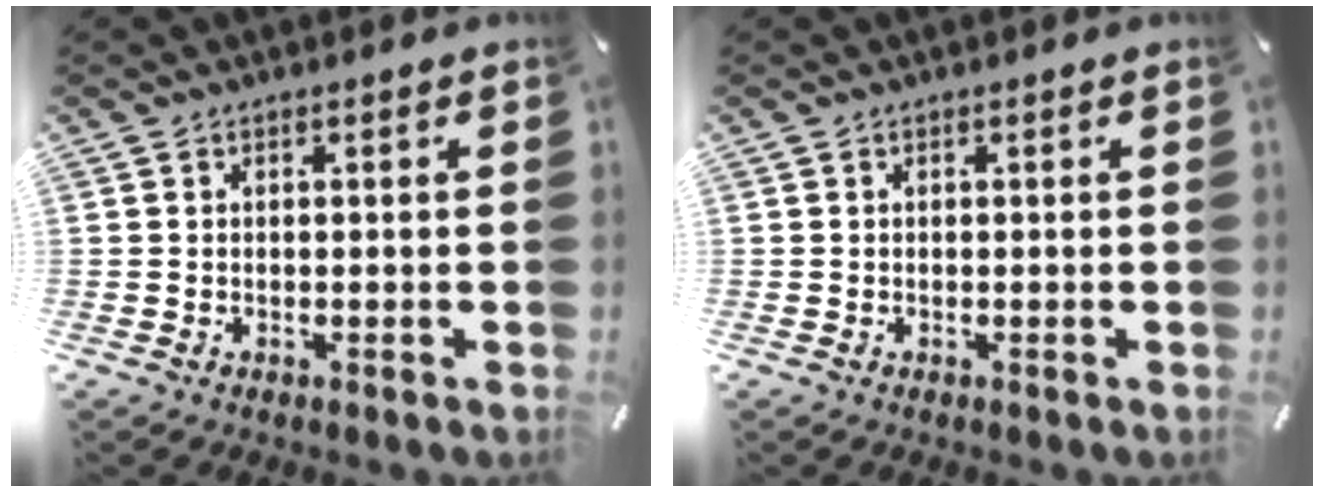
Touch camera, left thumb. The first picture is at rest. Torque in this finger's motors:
{"motor_torque": [0.00, 0.00, -0.04, 0.04, 0.00]}